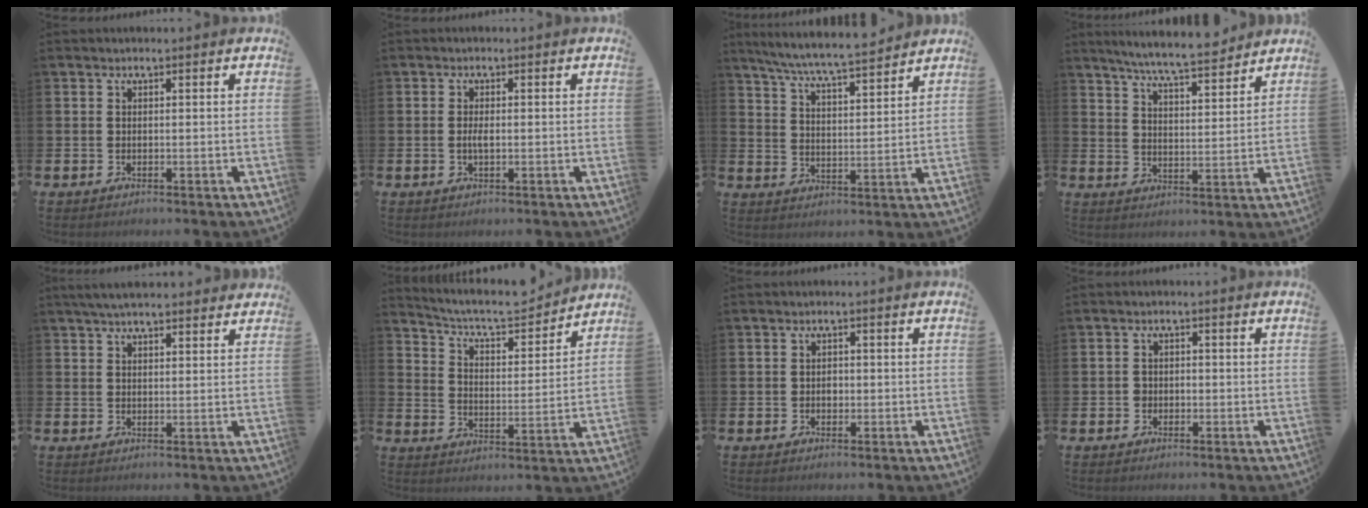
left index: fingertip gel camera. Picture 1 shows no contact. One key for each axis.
{"total": 1.6, "fx": -0.2, "fy": 0.6, "fz": 1.5, "tx": -0.024, "ty": 0.000, "tz": -0.005}
{"total": 7.1, "fx": 6.8, "fy": -0.1, "fz": 2.1, "tx": -0.063, "ty": -0.044, "tz": 0.118}
{"total": 7.3, "fx": 7.0, "fy": 0.2, "fz": 2.3, "tx": -0.057, "ty": -0.043, "tz": 0.122}
{"total": 4.1, "fx": 3.7, "fy": 0.8, "fz": 1.5, "tx": -0.030, "ty": -0.009, "tz": 0.067}
{"total": 7.2, "fx": 6.8, "fy": 1.3, "fz": 2.1, "tx": -0.061, "ty": -0.051, "tz": 0.113}
{"total": 1.1, "fx": 0.0, "fy": 0.9, "fz": 0.7, "tx": -0.002, "ty": 0.002, "tz": -0.004}
{"total": 1.5, "fx": -0.4, "fy": 1.3, "fz": 0.5, "tx": 0.000, "ty": 0.001, "tz": -0.013}